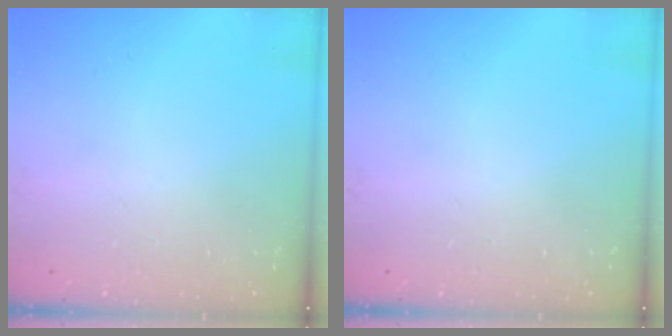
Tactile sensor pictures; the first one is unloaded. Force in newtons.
{"total": 0.0}